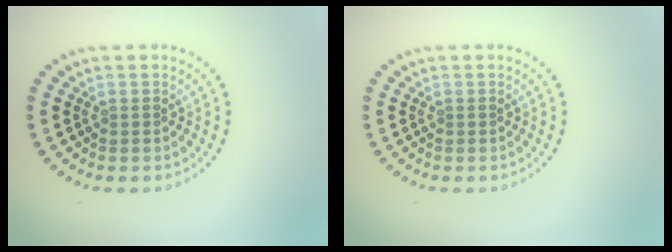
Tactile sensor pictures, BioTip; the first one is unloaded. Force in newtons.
{"total": 0.0}